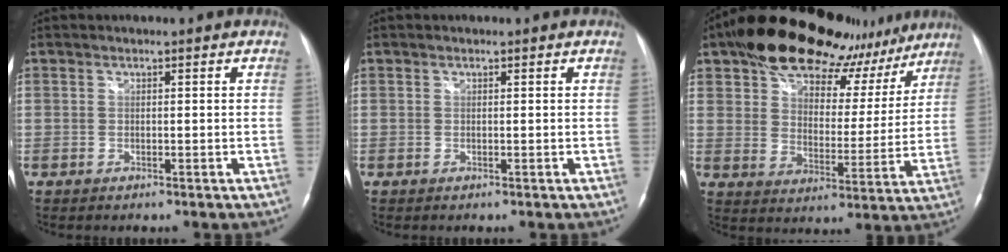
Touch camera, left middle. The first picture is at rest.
{"total": 0.0}
{"total": 21.8, "force": [16.9, 10.0, 9.5], "torque": [-0.149, 0.024, 0.232]}